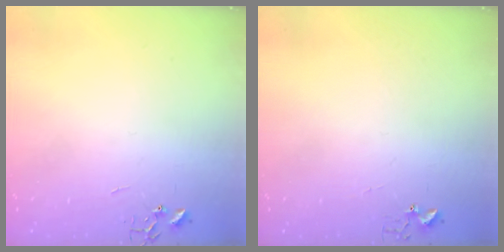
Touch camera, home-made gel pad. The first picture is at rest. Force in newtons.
{"total": 2.7, "press": 2.7, "slide": 0.3}